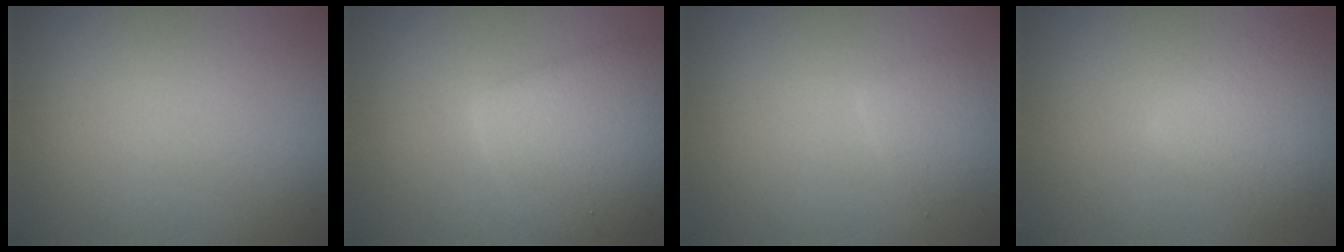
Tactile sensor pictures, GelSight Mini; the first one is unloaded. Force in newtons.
{"total": 5.6, "press": 5.6, "slide": 0.2}
{"total": 1.6, "press": 1.6, "slide": 0.1}
{"total": 3.7, "press": 3.7, "slide": 0.0}